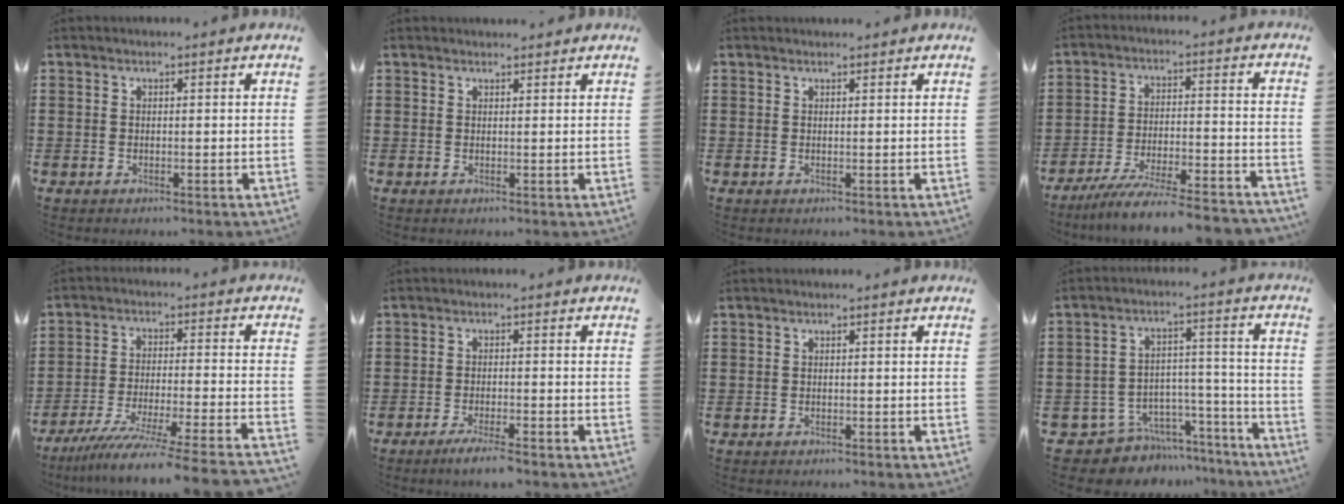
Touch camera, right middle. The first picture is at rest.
{"total": 0.9, "force": [0.9, 0.2, 0.1], "torque": [0.005, -0.002, 0.015]}
{"total": 0.6, "force": [0.6, 0.1, 0.0], "torque": [0.007, -0.003, 0.009]}
{"total": 8.1, "force": [-7.5, -0.2, 3.0], "torque": [-0.055, 0.000, -0.146]}
{"total": 9.4, "force": [-8.2, -0.9, 4.5], "torque": [-0.077, -0.013, -0.162]}
{"total": 3.4, "force": [-2.9, 0.0, 1.9], "torque": [-0.029, 0.000, -0.052]}
{"total": 0.8, "force": [-0.8, 0.2, 0.2], "torque": [-0.005, -0.001, -0.015]}
{"total": 6.8, "force": [-6.0, 3.2, 0.5], "torque": [-0.016, 0.016, -0.114]}